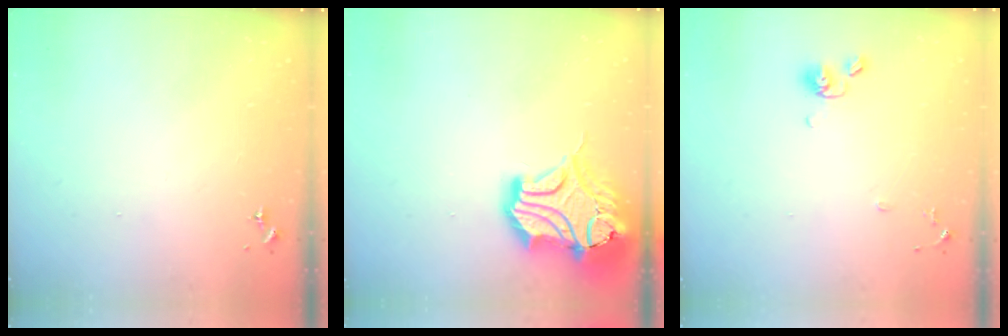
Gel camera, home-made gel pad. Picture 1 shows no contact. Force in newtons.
{"total": 19.2, "press": 18.9, "slide": 3.2}
{"total": 7.9, "press": 7.6, "slide": 2.0}